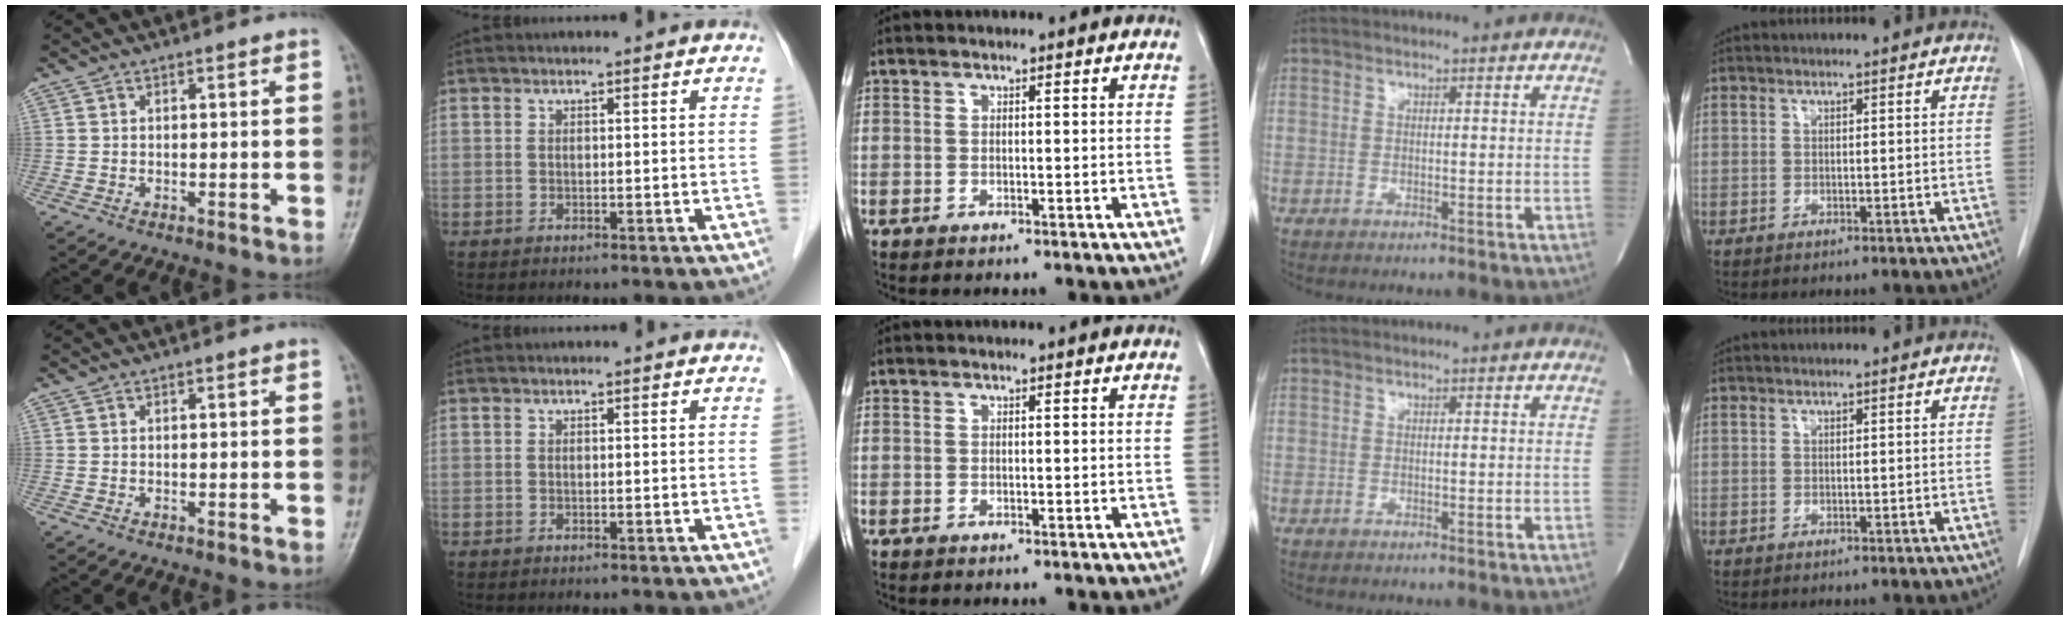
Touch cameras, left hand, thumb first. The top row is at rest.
{}